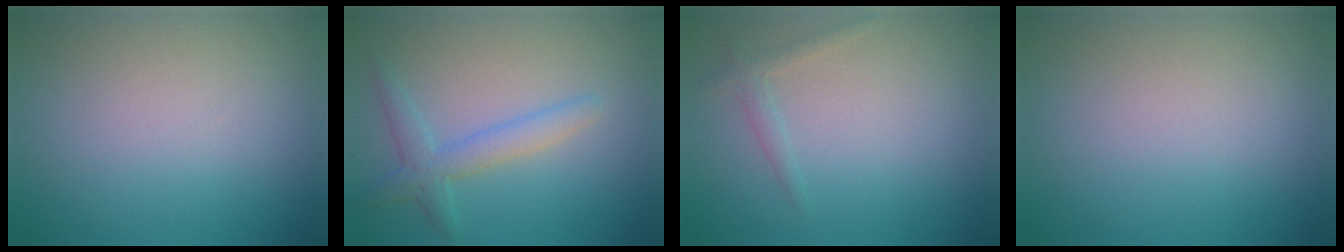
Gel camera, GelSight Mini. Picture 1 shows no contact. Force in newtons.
{"total": 2.7, "press": 2.7, "slide": 0.1}
{"total": 1.2, "press": 1.2, "slide": 0.1}
{"total": 0.0}